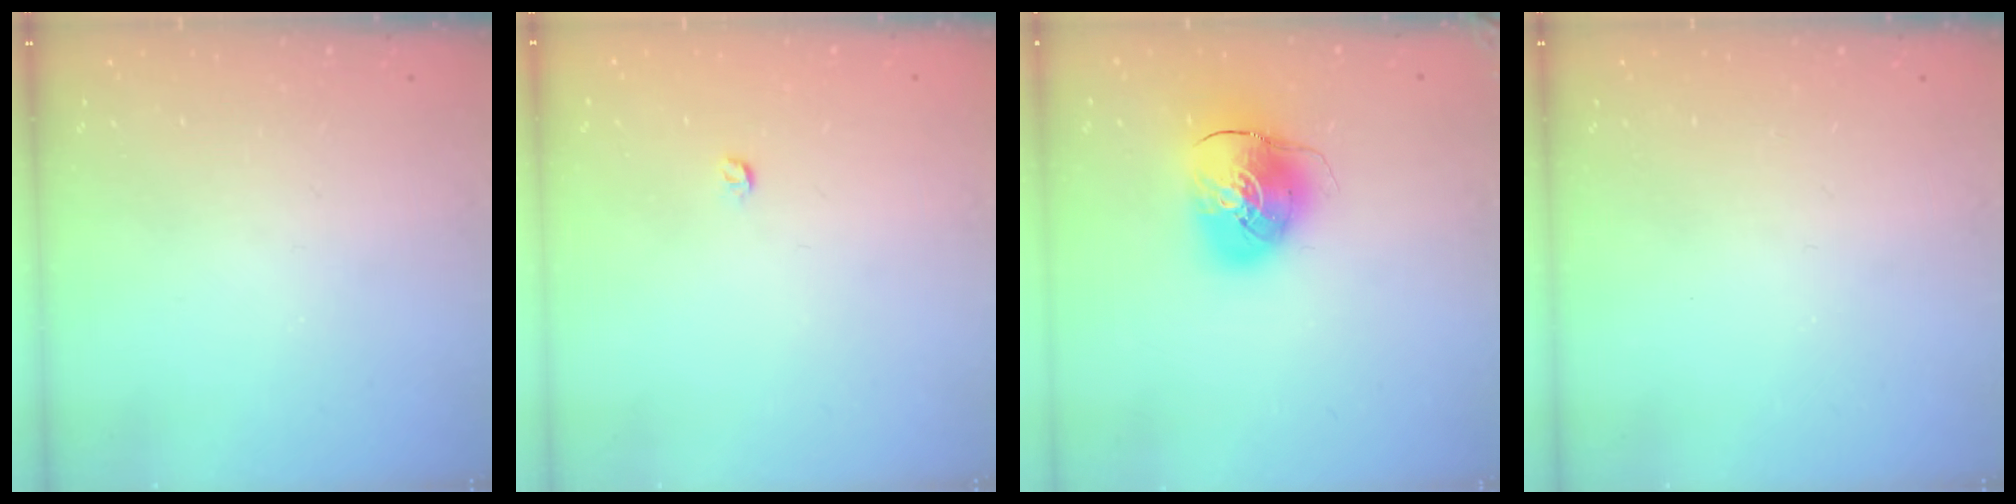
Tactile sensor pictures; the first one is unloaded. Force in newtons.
{"total": 3.1, "press": 3.1, "slide": 0.5}
{"total": 11.2, "press": 11.0, "slide": 1.9}
{"total": 0.0}